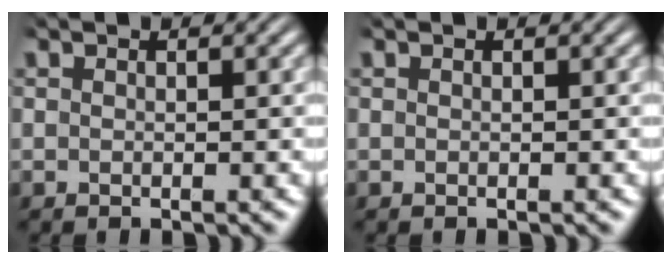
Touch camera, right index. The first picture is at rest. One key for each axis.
{"total": 0.0}